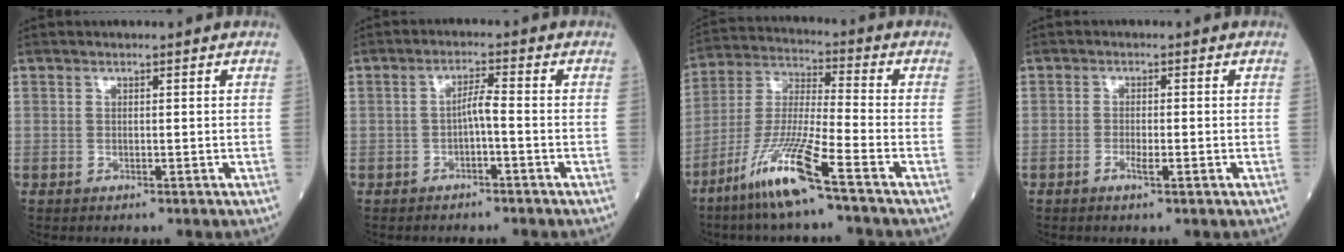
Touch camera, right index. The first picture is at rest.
{"total": 2.5, "force": [-0.8, 0.1, 2.3], "torque": [-0.039, 0.006, -0.017]}
{"total": 12.4, "force": [-7.6, -0.6, 9.8], "torque": [-0.205, -0.030, -0.156]}
{"total": 1.8, "force": [-0.8, 0.1, 1.7], "torque": [-0.030, -0.001, -0.014]}